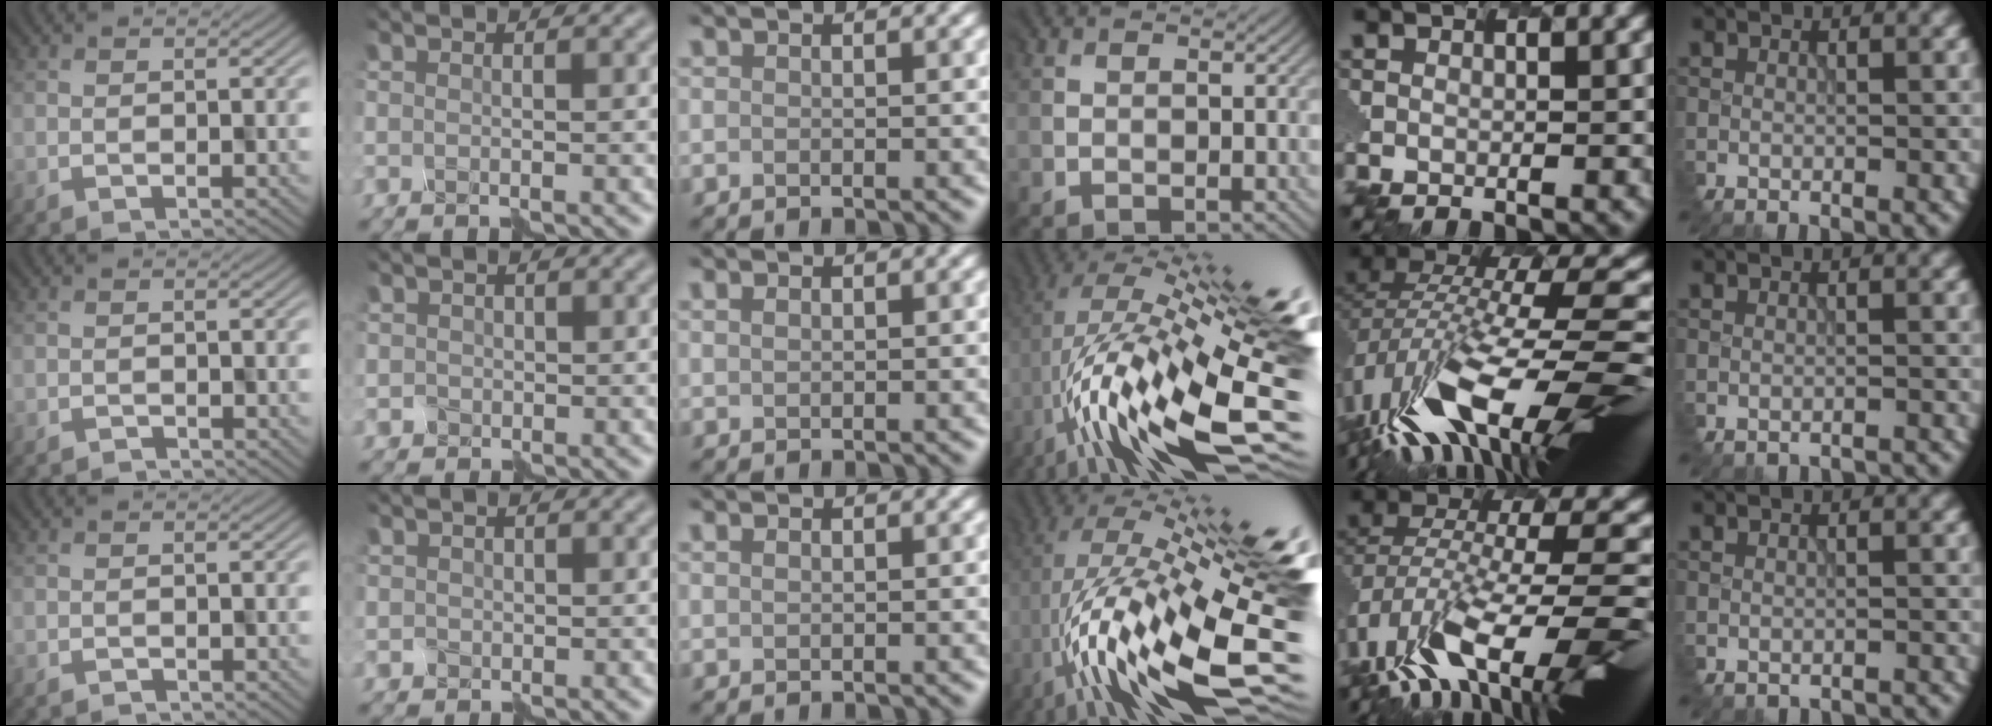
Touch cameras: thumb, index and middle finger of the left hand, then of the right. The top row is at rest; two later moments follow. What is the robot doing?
{"motion": "disassemble", "object": "hinged jar"}